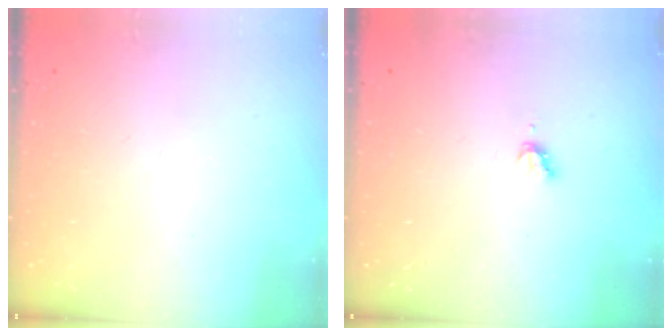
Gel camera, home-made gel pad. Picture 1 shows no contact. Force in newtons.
{"total": 3.2, "press": 3.2, "slide": 0.4}